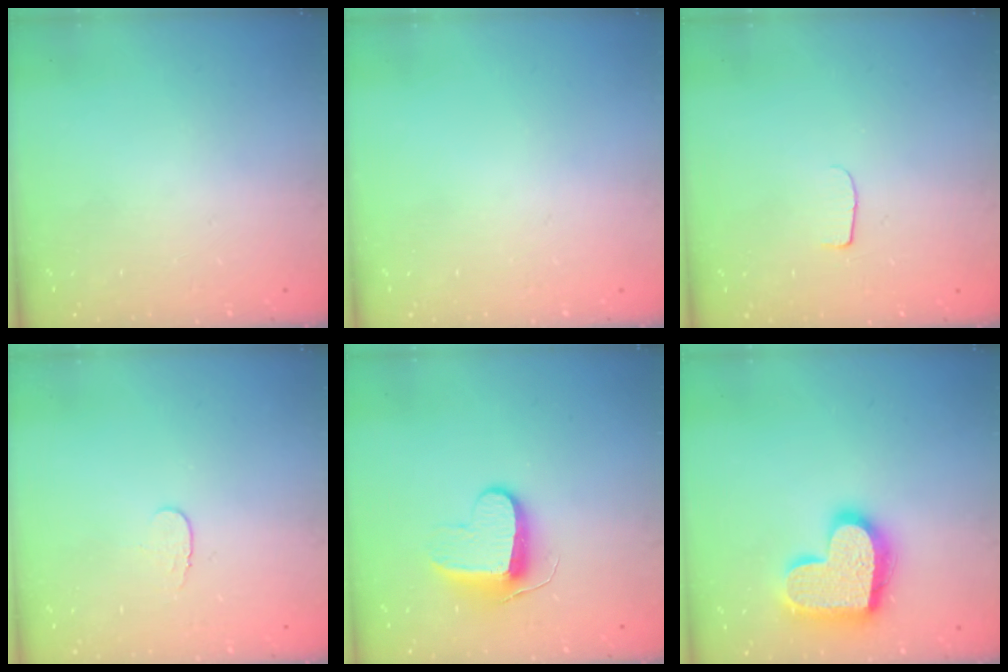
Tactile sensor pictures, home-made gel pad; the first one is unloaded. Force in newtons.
{"total": 0.0}
{"total": 5.3, "press": 5.3, "slide": 0.5}
{"total": 3.9, "press": 3.9, "slide": 0.4}
{"total": 9.5, "press": 9.5, "slide": 0.0}
{"total": 19.6, "press": 19.5, "slide": 1.3}